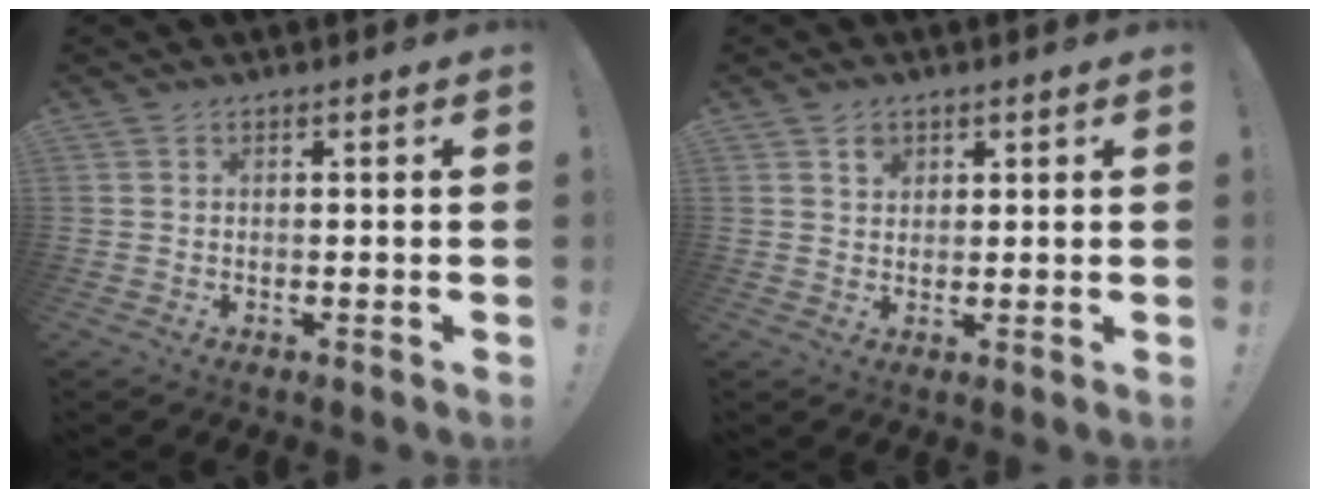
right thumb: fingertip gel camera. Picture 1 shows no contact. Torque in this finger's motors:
{"motor_torque": [0.25, 0.73, 0.13, -0.05, 0.00]}